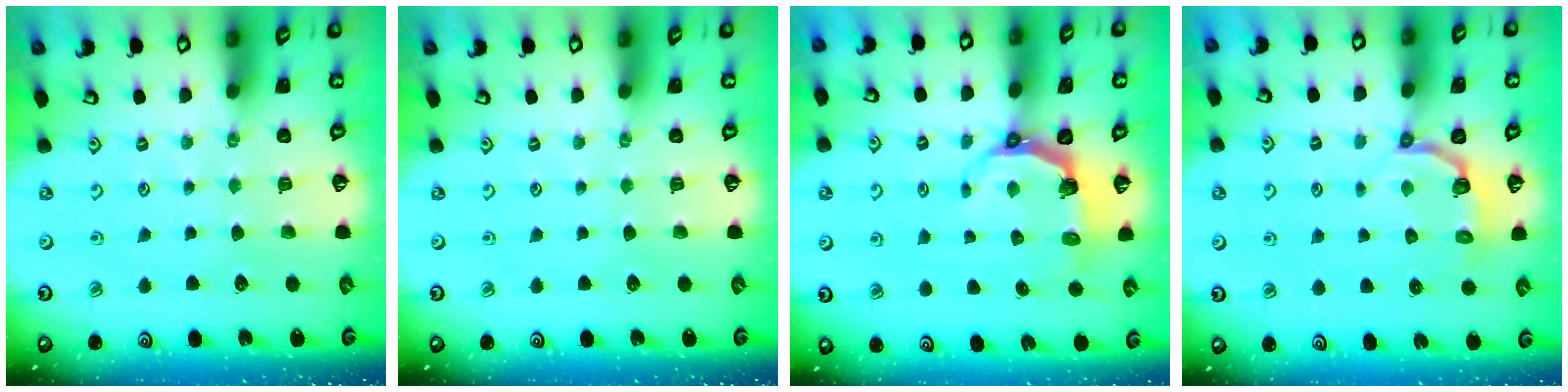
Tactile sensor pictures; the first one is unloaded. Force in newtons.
{"total": 0.0}
{"total": 5.6, "press": 4.0, "slide": 4.0}
{"total": 3.3, "press": 1.9, "slide": 2.7}